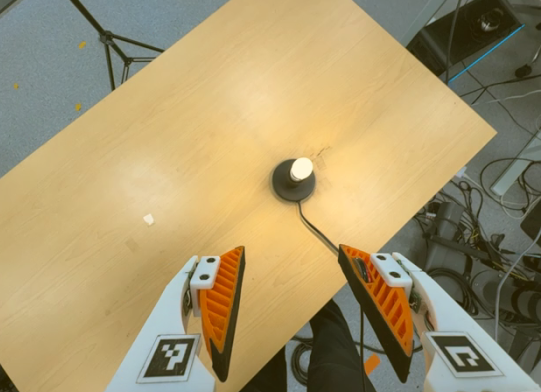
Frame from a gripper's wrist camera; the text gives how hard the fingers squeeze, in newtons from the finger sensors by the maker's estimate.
{"total": 0.0}